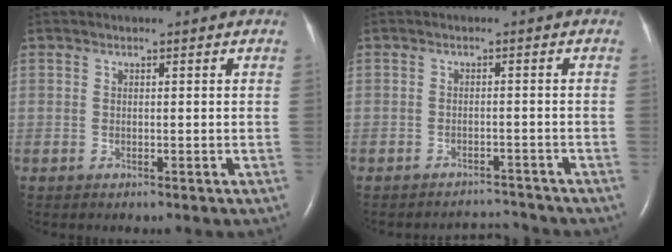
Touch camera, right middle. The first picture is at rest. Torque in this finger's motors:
{"motor_torque": [-0.13, 0.04, -0.10, -0.02]}